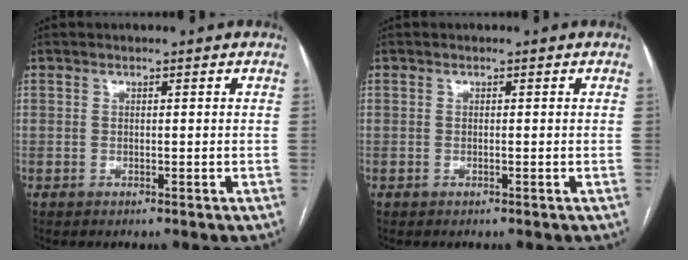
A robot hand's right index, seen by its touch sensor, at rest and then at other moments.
{"total": 0.0}